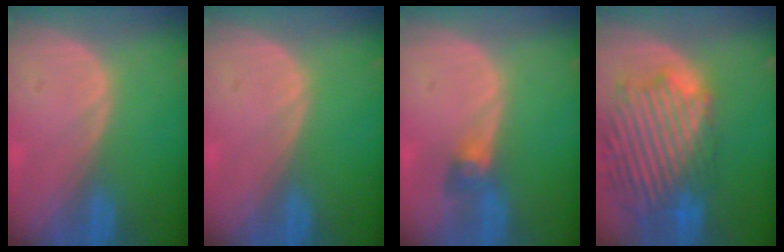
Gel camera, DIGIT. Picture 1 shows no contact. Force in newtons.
{"total": 0.0}
{"total": 3.1, "press": 2.7, "slide": 1.5}
{"total": 14.3, "press": 12.3, "slide": 7.4}